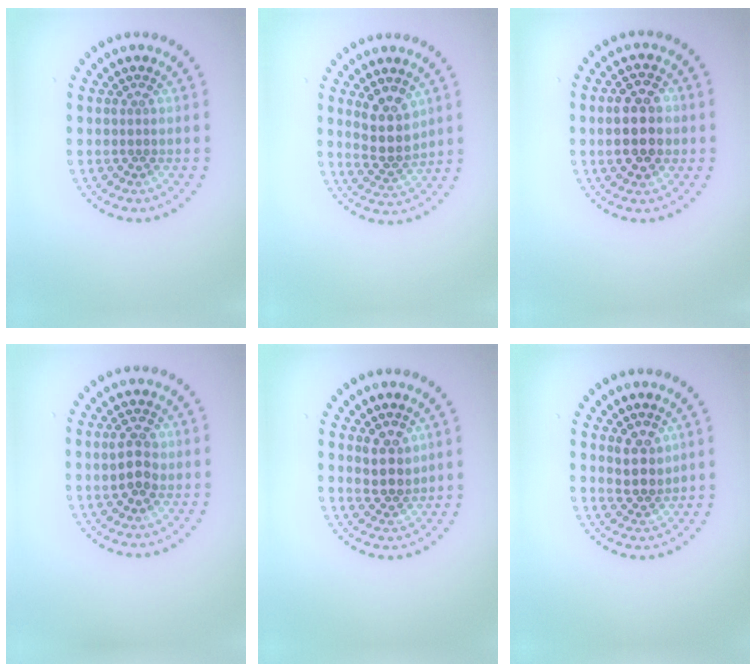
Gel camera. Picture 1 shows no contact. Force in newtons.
{"total": 4.0, "press": 3.7, "slide": 1.5}
{"total": 4.9, "press": 4.8, "slide": 0.4}
{"total": 2.5, "press": 2.5, "slide": 0.1}
{"total": 2.6, "press": 2.3, "slide": 1.1}
{"total": 2.6, "press": 2.3, "slide": 1.1}